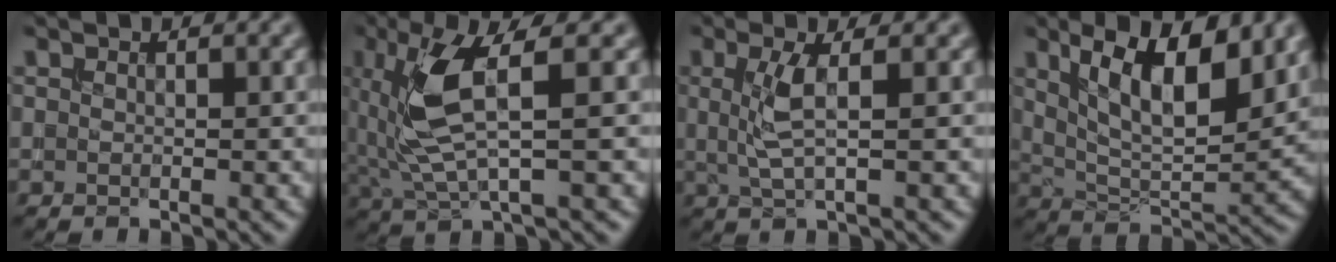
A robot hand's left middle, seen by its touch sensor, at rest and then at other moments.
{"total": 6.1, "force": [1.2, 1.5, 5.8], "torque": [-0.138, -0.004, 0.029]}
{"total": 2.9, "force": [0.3, 0.6, 2.8], "torque": [-0.064, -0.003, 0.008]}
{"total": 9.3, "force": [4.2, 3.6, 7.4], "torque": [-0.125, -0.001, 0.073]}